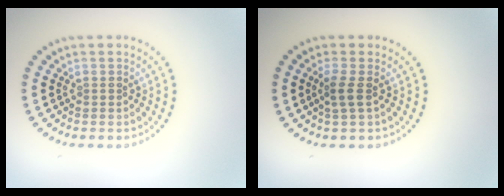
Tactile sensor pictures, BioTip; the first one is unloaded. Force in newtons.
{"total": 1.6, "press": 1.3, "slide": 0.9}